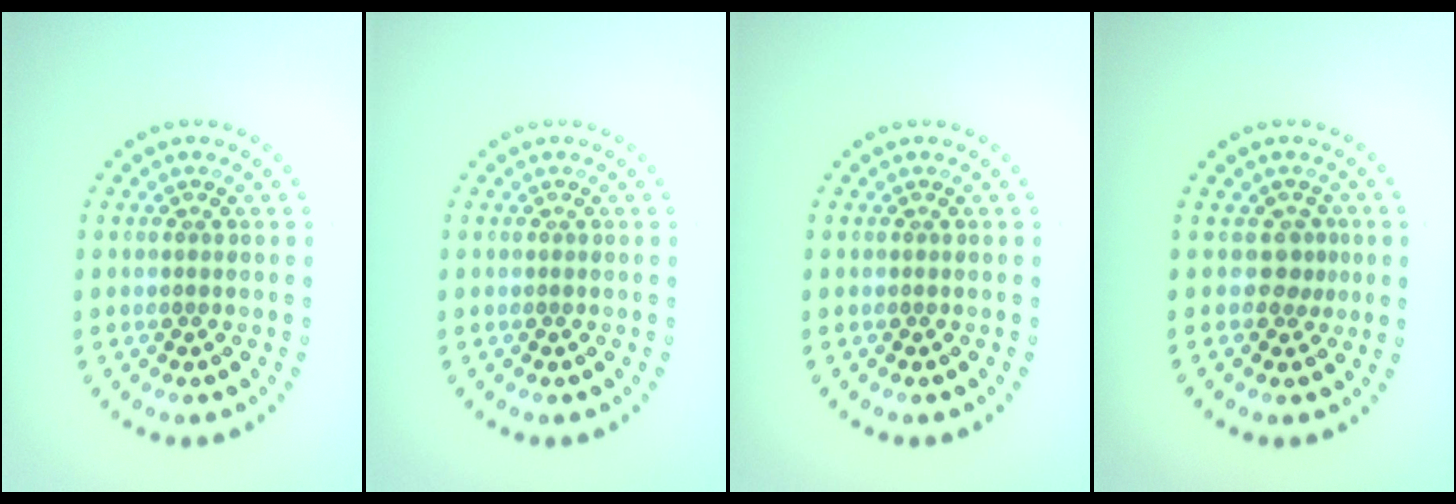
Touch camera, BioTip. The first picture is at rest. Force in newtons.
{"total": 0.0}
{"total": 0.0}
{"total": 1.6, "press": 1.1, "slide": 1.2}